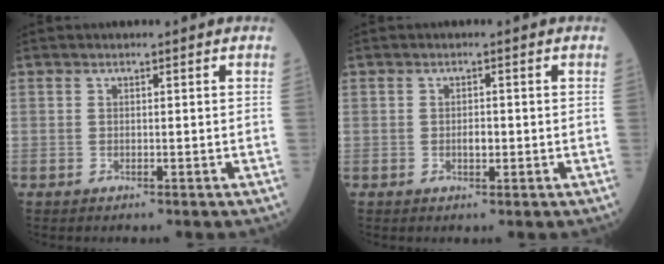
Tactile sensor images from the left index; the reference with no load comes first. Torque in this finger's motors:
{"motor_torque": [0.39, 0.20, 0.02, 0.00]}